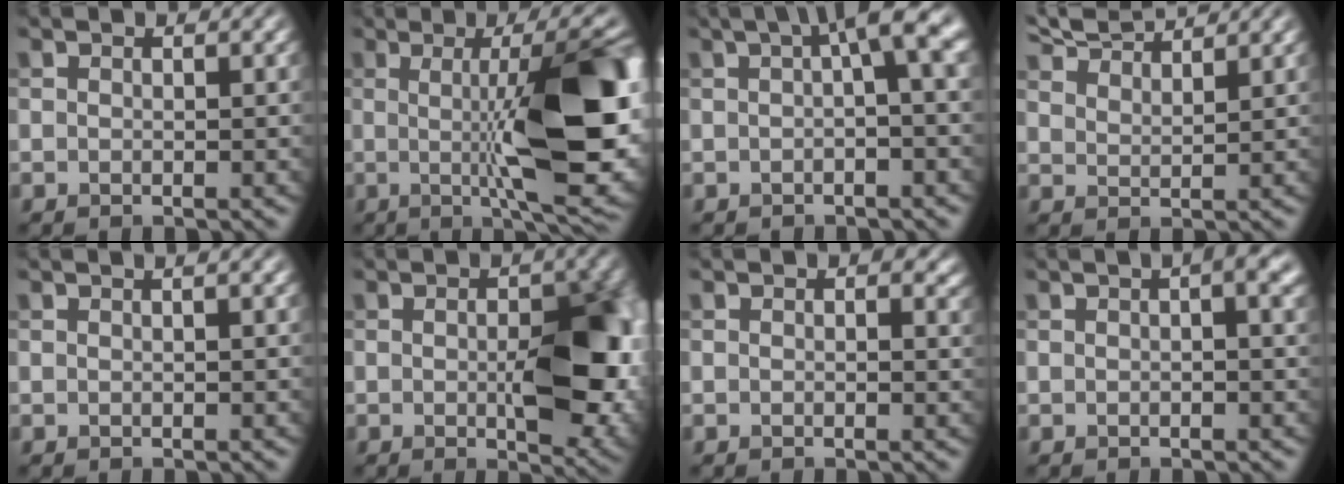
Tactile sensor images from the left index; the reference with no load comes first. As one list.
[{"total": 12.6, "force": [0.0, 2.8, 12.3], "torque": [-0.156, -0.005, 0.003]}, {"total": 5.3, "force": [1.2, 1.1, 5.1], "torque": [-0.062, 0.019, 0.008]}, {"total": 5.2, "force": [4.9, 0.8, 1.7], "torque": [-0.040, 0.014, 0.083]}, {"total": 0.9, "force": [0.1, 0.1, 0.9], "torque": [-0.013, 0.003, 0.000]}, {"total": 9.4, "force": [-0.8, 4.5, 8.2], "torque": [-0.116, -0.015, 0.000]}, {"total": 1.5, "force": [0.4, 1.0, 1.0], "torque": [-0.012, -0.006, 0.003]}, {"total": 2.5, "force": [0.7, 0.4, 2.3], "torque": [-0.029, 0.005, 0.008]}]